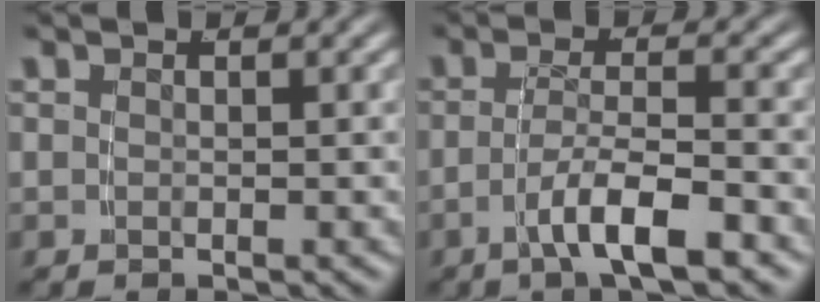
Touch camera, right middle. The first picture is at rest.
{"total": 4.1, "force": [-2.2, 0.3, 3.5], "torque": [-0.062, -0.008, -0.032]}